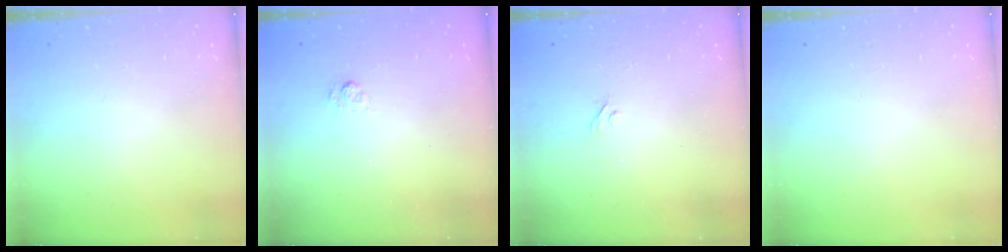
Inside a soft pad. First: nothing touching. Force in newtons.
{"total": 2.7, "press": 2.3, "slide": 1.5}
{"total": 2.2, "press": 1.9, "slide": 1.1}
{"total": 0.0}